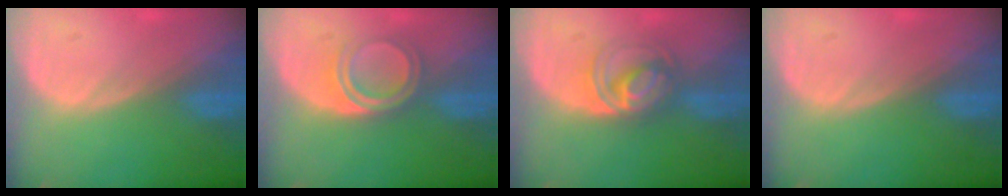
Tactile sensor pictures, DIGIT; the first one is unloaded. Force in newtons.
{"total": 5.1, "press": 4.3, "slide": 2.6}
{"total": 6.0, "press": 5.6, "slide": 2.2}
{"total": 0.0}